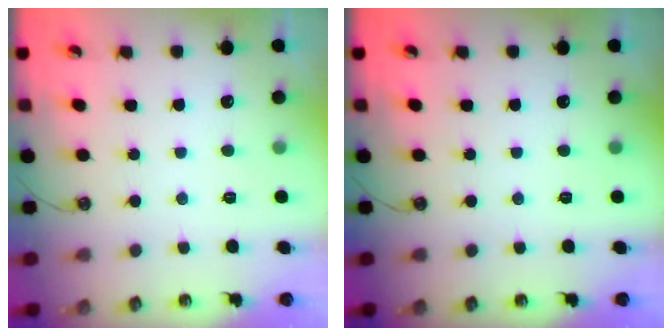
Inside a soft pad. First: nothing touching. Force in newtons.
{"total": 0.0}